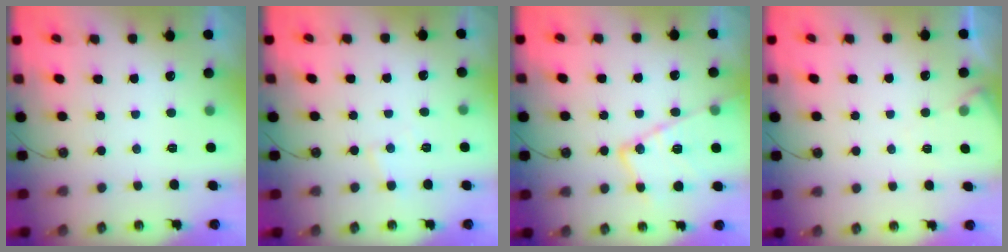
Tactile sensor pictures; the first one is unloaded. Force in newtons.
{"total": 3.9, "press": 3.9, "slide": 0.5}
{"total": 16.1, "press": 16.1, "slide": 1.3}
{"total": 4.3, "press": 4.3, "slide": 0.7}